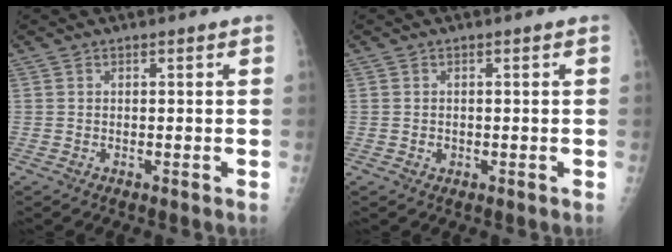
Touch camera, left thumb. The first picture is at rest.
{"total": 1.0, "force": [-0.2, 0.9, 0.4], "torque": [-0.003, 0.002, -0.001]}